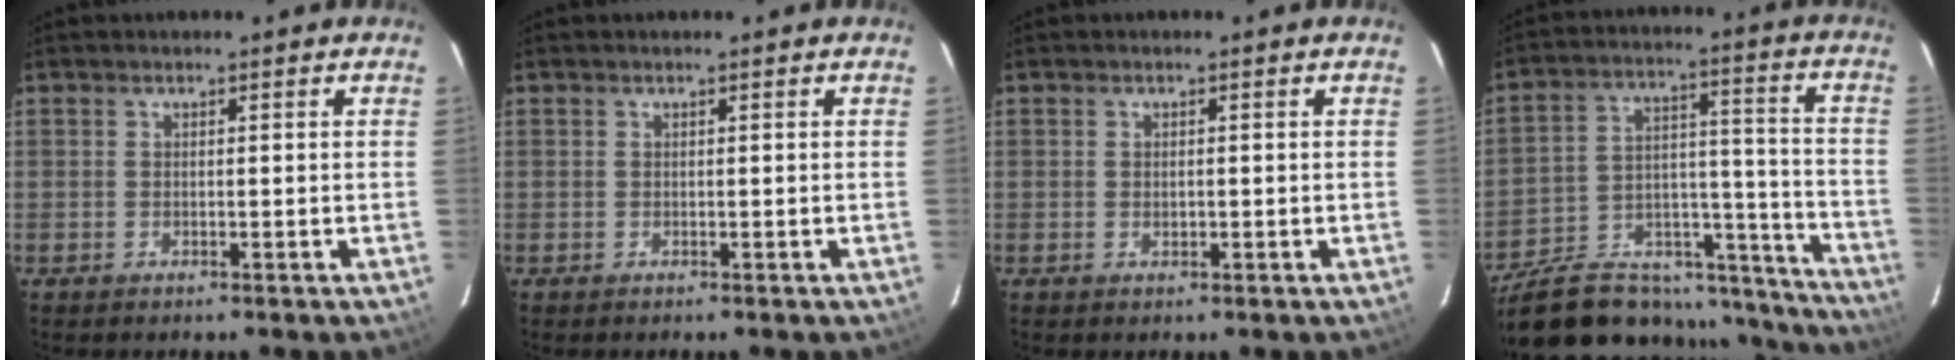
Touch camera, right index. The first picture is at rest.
{"total": 0.0}
{"total": 1.0, "force": [-0.1, 0.7, 0.8], "torque": [-0.013, 0.002, -0.001]}
{"total": 28.1, "force": [-22.5, 12.2, 11.6], "torque": [-0.199, 0.047, -0.301]}